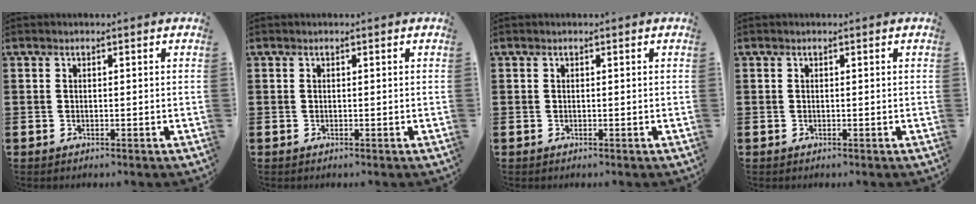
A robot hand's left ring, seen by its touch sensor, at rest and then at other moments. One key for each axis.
{"total": 0.0}
{"total": 0.0}
{"total": 0.0}